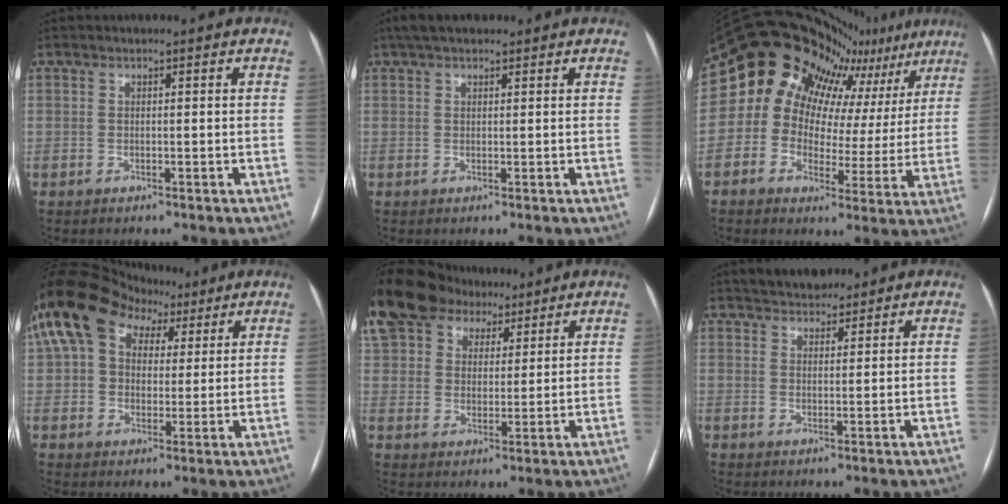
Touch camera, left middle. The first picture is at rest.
{"total": 4.6, "force": [3.6, 1.8, 2.3], "torque": [-0.037, 0.029, 0.062]}
{"total": 17.5, "force": [14.2, 7.9, 6.5], "torque": [-0.091, 0.009, 0.148]}
{"total": 15.5, "force": [7.3, 10.8, 8.4], "torque": [-0.178, 0.068, 0.125]}
{"total": 17.7, "force": [12.1, 10.8, 7.3], "torque": [-0.178, 0.067, 0.214]}
{"total": 4.6, "force": [4.1, 1.7, 1.0], "torque": [-0.010, 0.014, 0.067]}